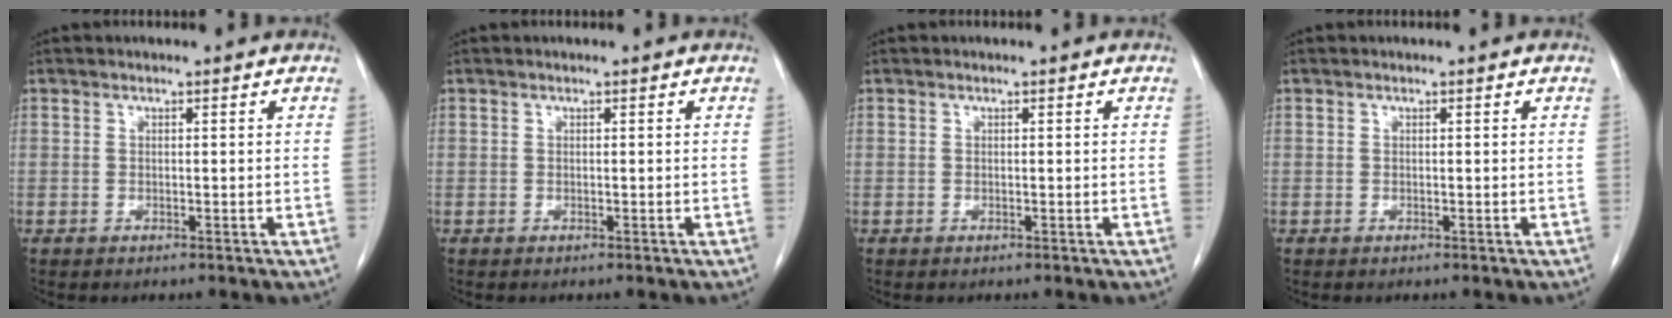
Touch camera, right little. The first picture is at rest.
{"total": 0.0}
{"total": 0.0}
{"total": 0.0}